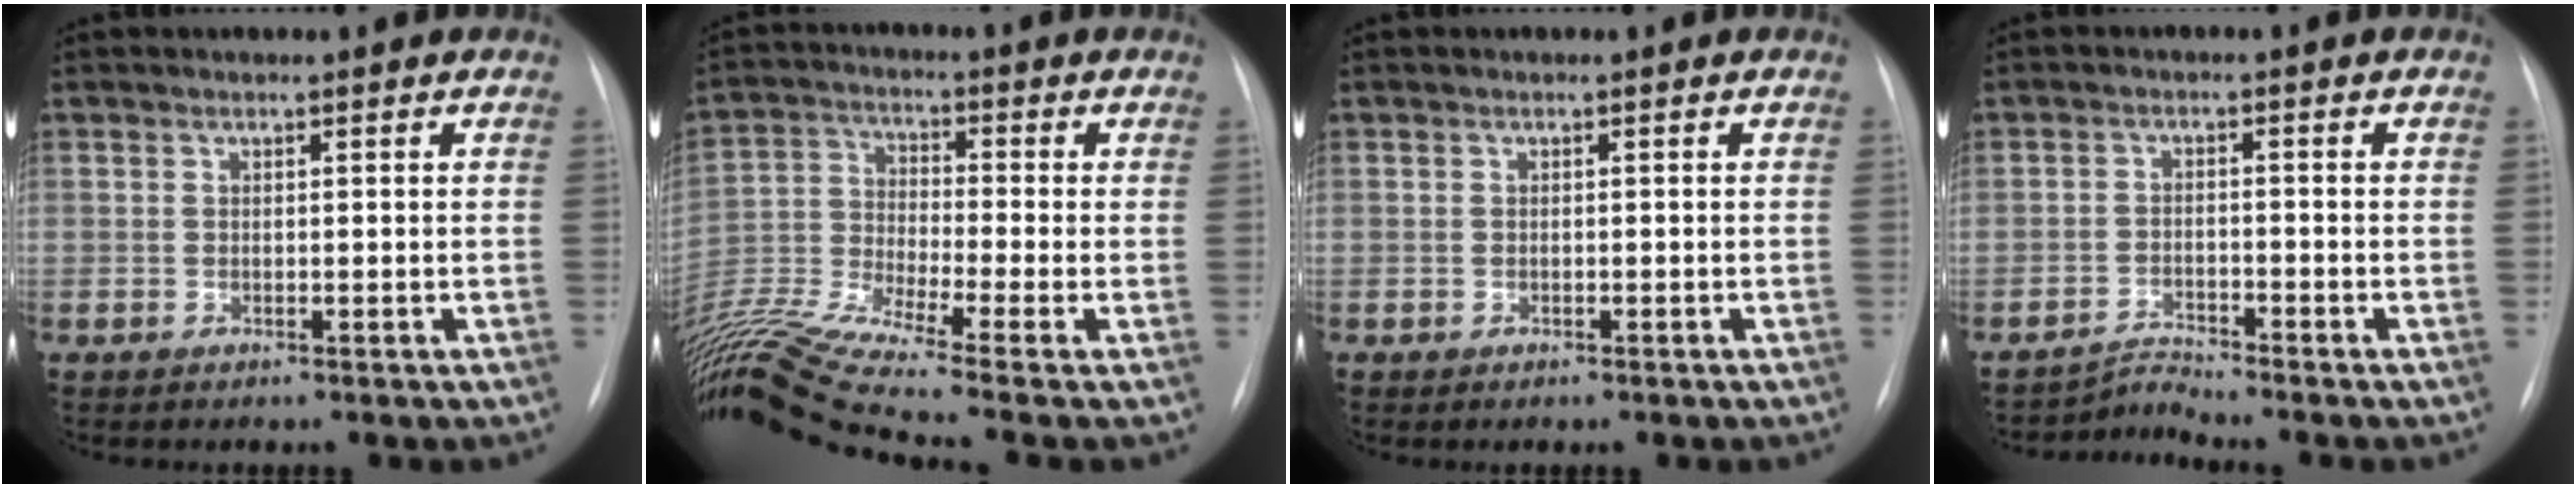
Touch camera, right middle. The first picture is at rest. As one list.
[{"total": 13.7, "force": [-11.3, -2.1, 7.4], "torque": [-0.155, -0.011, -0.214]}, {"total": 0.0}, {"total": 3.1, "force": [-2.7, -1.3, -1.0], "torque": [0.017, -0.013, -0.047]}]